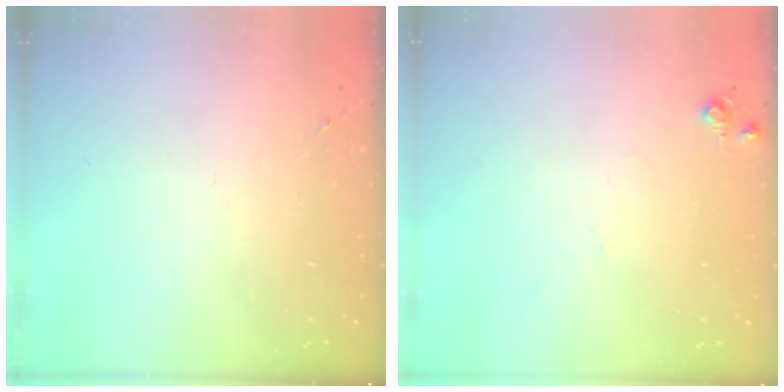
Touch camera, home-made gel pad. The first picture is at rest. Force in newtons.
{"total": 4.2, "press": 4.2, "slide": 0.6}